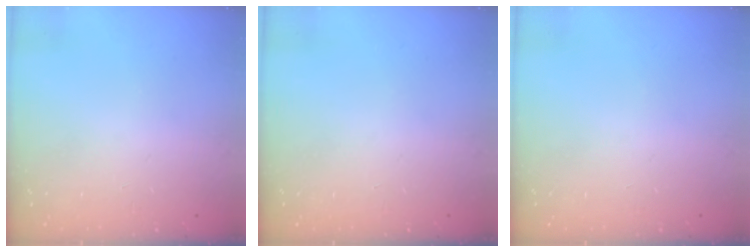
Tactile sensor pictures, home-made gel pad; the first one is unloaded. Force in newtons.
{"total": 0.0}
{"total": 0.0}